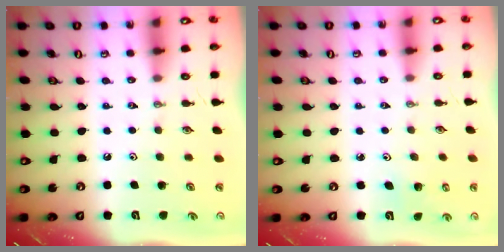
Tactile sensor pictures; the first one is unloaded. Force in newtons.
{"total": 2.3, "press": 2.3, "slide": 0.2}